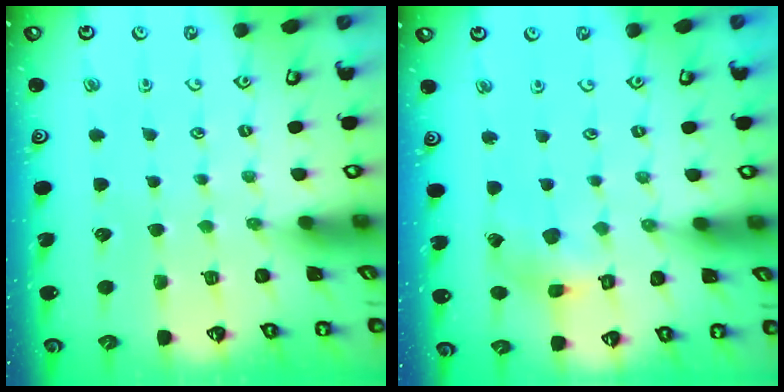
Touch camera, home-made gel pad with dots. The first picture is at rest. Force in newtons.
{"total": 5.2, "press": 5.2, "slide": 0.4}